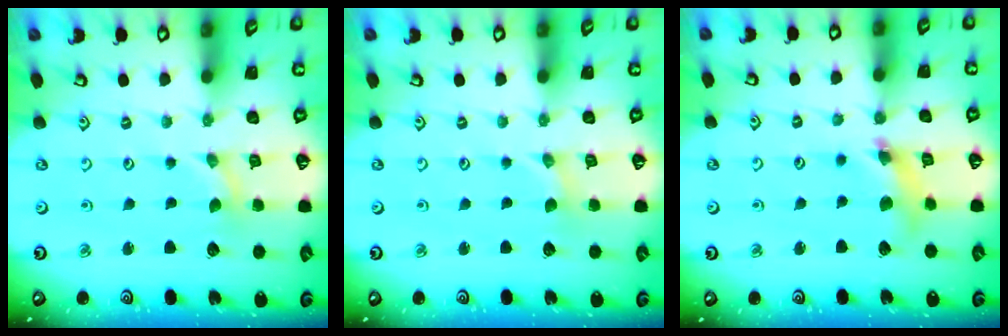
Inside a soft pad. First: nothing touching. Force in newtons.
{"total": 0.0}
{"total": 8.5, "press": 8.4, "slide": 1.0}